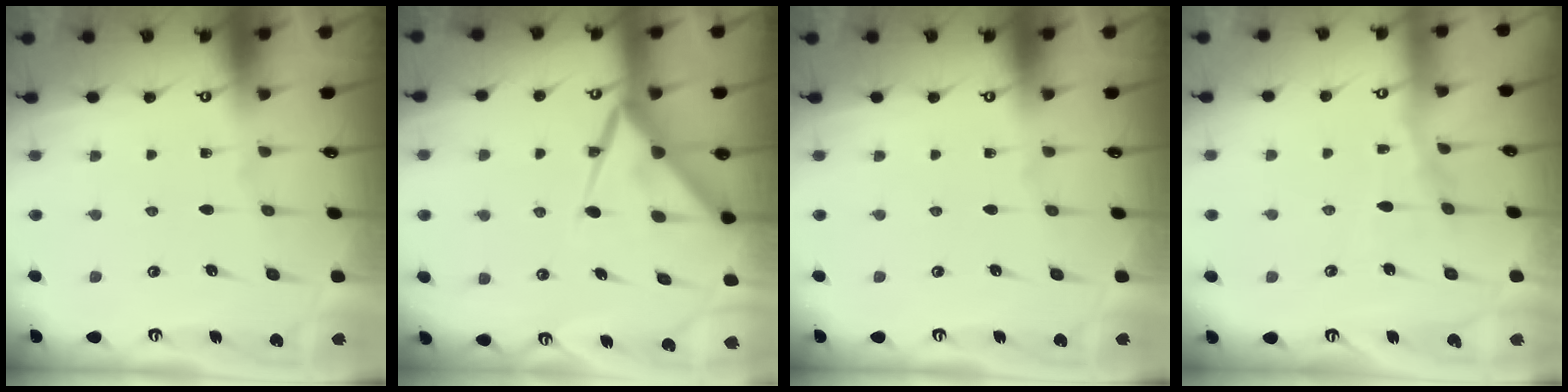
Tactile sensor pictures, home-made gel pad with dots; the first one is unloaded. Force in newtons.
{"total": 12.5, "press": 12.5, "slide": 1.4}
{"total": 0.0}
{"total": 6.2, "press": 6.2, "slide": 0.5}